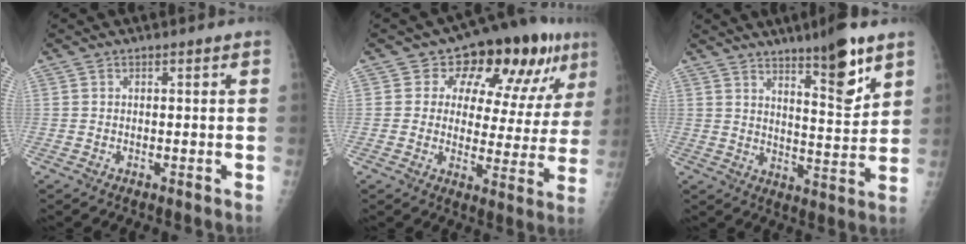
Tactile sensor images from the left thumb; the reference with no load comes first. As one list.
[{"total": 16.6, "force": [8.3, 8.9, 11.3], "torque": [-0.097, -0.021, 0.111]}, {"total": 10.8, "force": [7.1, 2.1, 7.9], "torque": [-0.104, -0.053, 0.112]}]